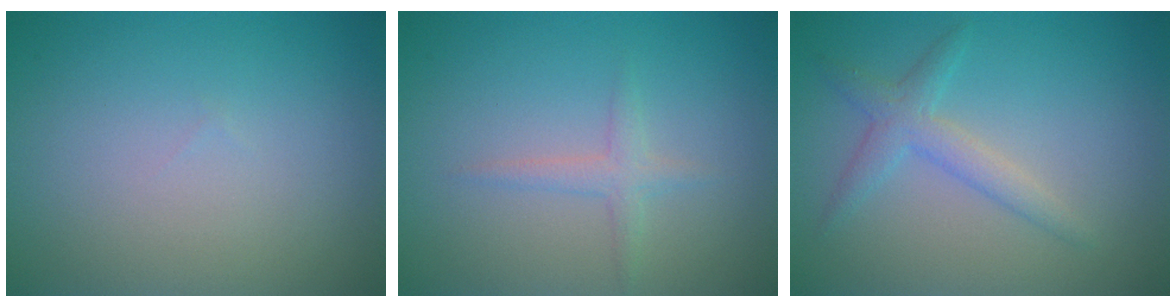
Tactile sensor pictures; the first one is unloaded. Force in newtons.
{"total": 1.3, "press": 1.3, "slide": 0.1}
{"total": 2.4, "press": 2.4, "slide": 0.0}